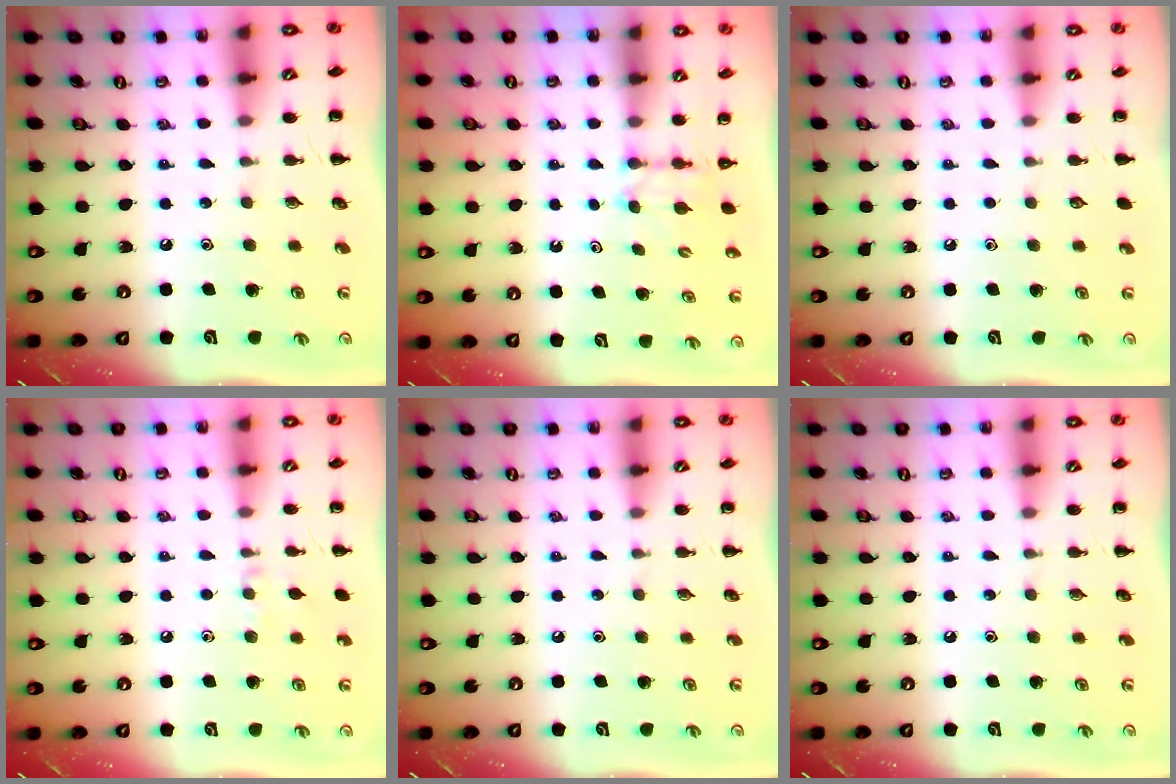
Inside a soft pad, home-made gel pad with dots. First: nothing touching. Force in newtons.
{"total": 2.8, "press": 2.6, "slide": 1.1}
{"total": 0.0}
{"total": 5.6, "press": 5.4, "slide": 1.3}
{"total": 0.0}
{"total": 0.0}